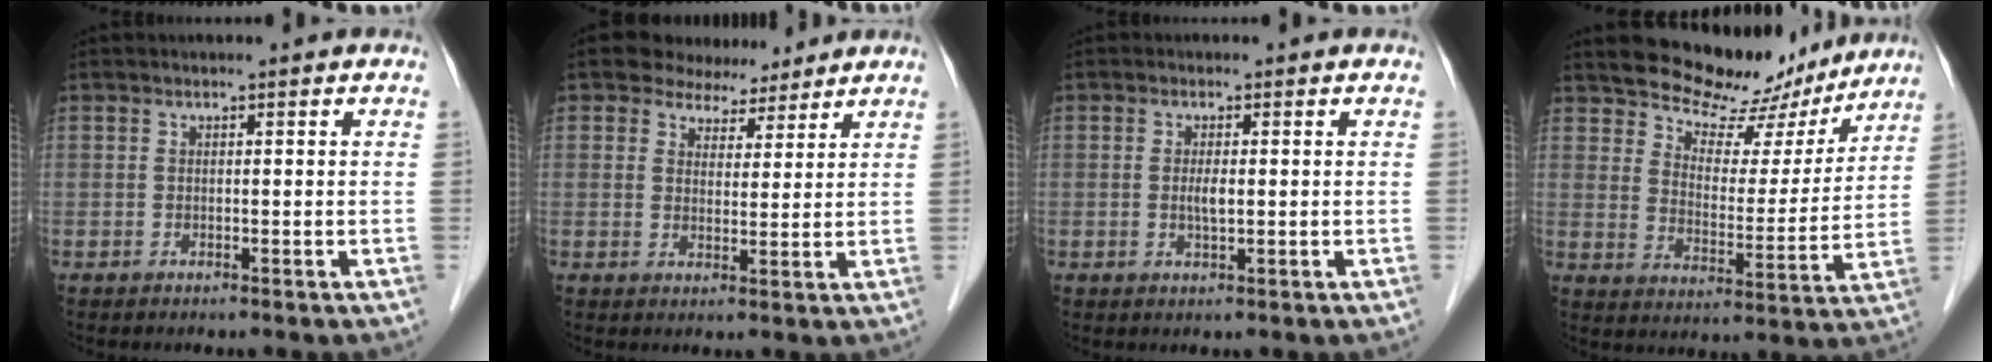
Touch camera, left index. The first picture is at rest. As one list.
[{"total": 4.7, "force": [4.0, 2.4, 0.6], "torque": [-0.002, 0.001, 0.058]}, {"total": 1.8, "force": [-0.2, 0.5, 1.7], "torque": [-0.038, -0.005, -0.004]}, {"total": 13.7, "force": [12.4, 4.9, 3.0], "torque": [-0.035, -0.014, 0.166]}]